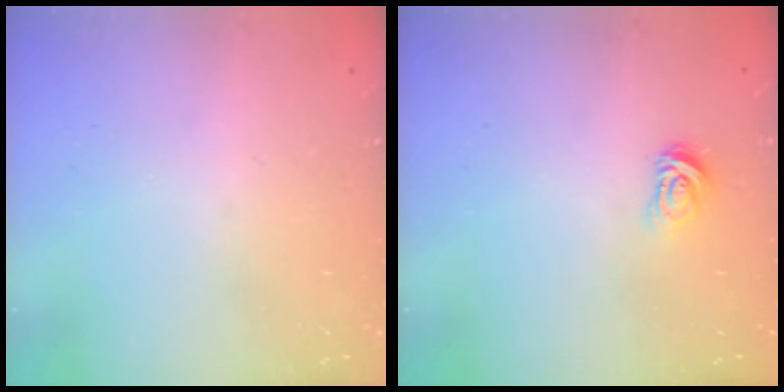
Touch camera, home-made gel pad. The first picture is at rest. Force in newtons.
{"total": 3.7, "press": 3.6, "slide": 0.6}